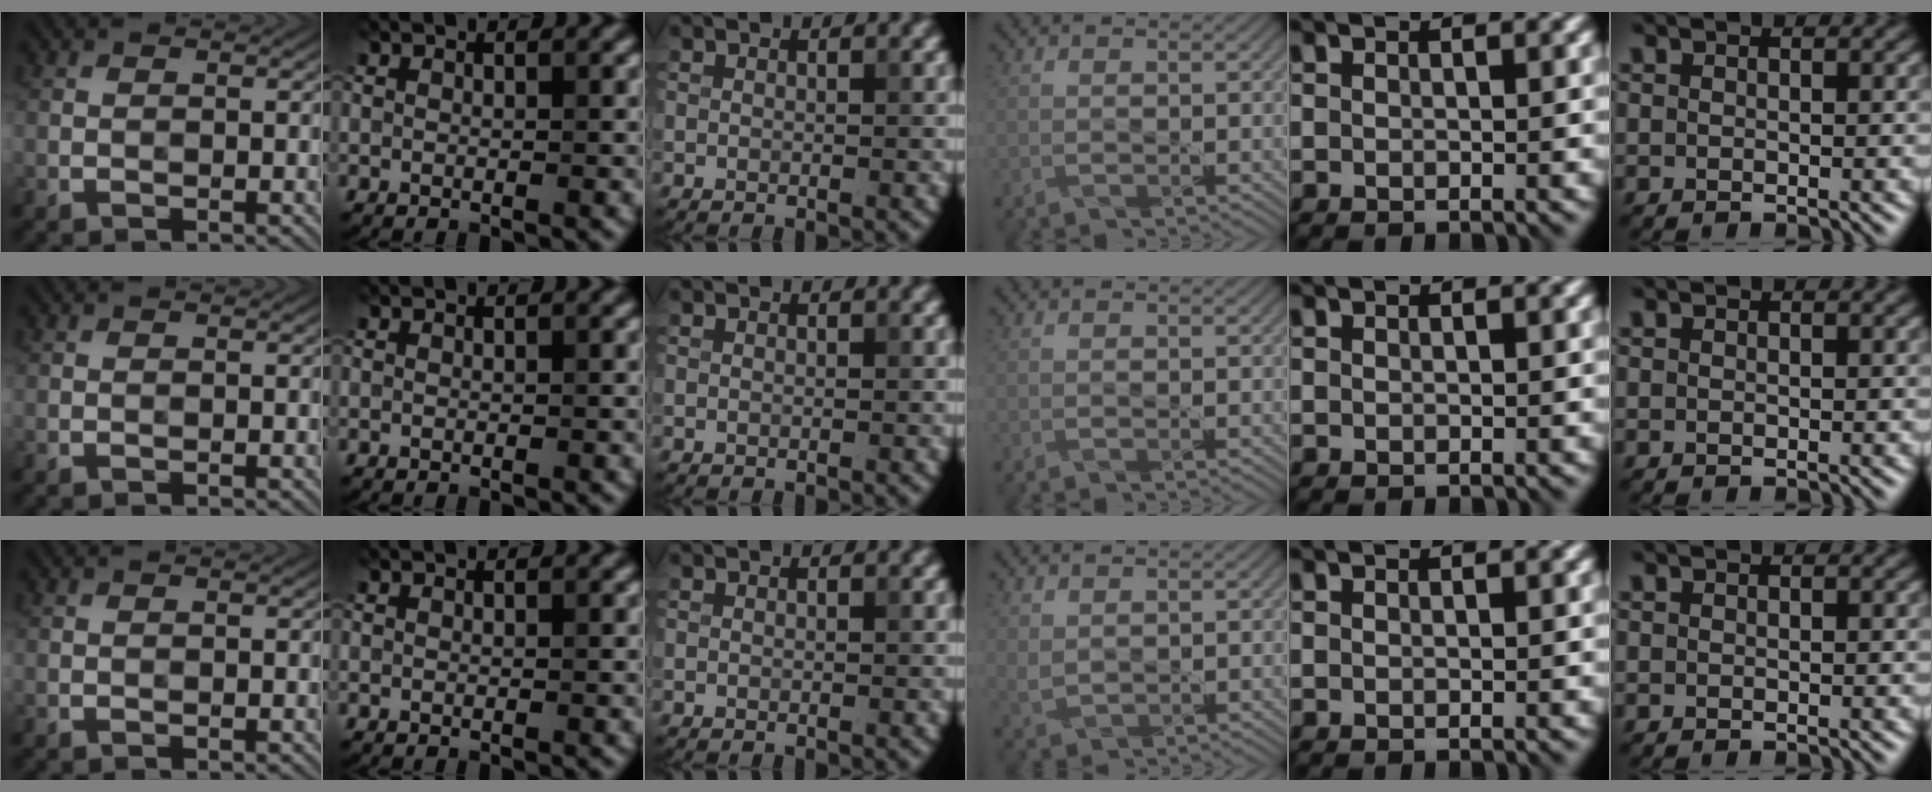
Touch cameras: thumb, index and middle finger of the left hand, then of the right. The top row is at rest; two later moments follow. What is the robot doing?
{"motion": "pour", "object": "kettle"}